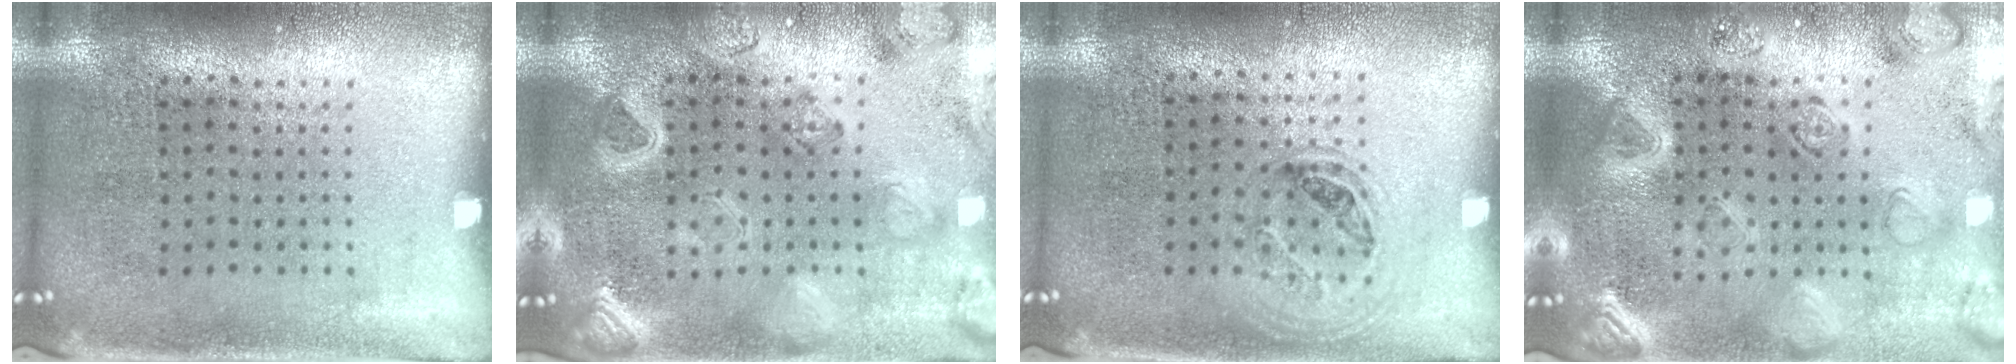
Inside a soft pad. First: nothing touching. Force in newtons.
{"total": 3.3, "press": 3.1, "slide": 1.0}
{"total": 1.1, "press": 1.0, "slide": 0.4}
{"total": 3.0, "press": 2.8, "slide": 0.8}